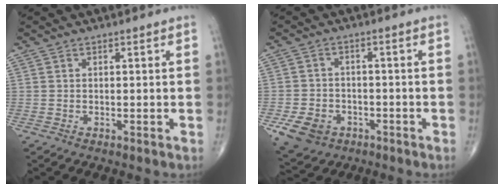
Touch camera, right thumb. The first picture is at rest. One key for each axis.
{"total": 8.2, "fx": -3.8, "fy": 6.2, "fz": 3.7, "tx": -0.058, "ty": 0.017, "tz": -0.057}